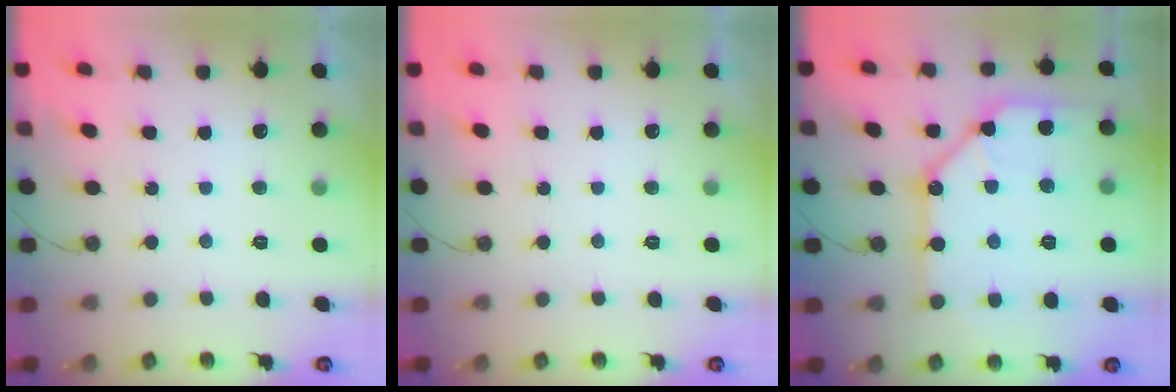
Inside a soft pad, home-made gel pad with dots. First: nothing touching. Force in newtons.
{"total": 0.0}
{"total": 17.3, "press": 17.2, "slide": 1.8}